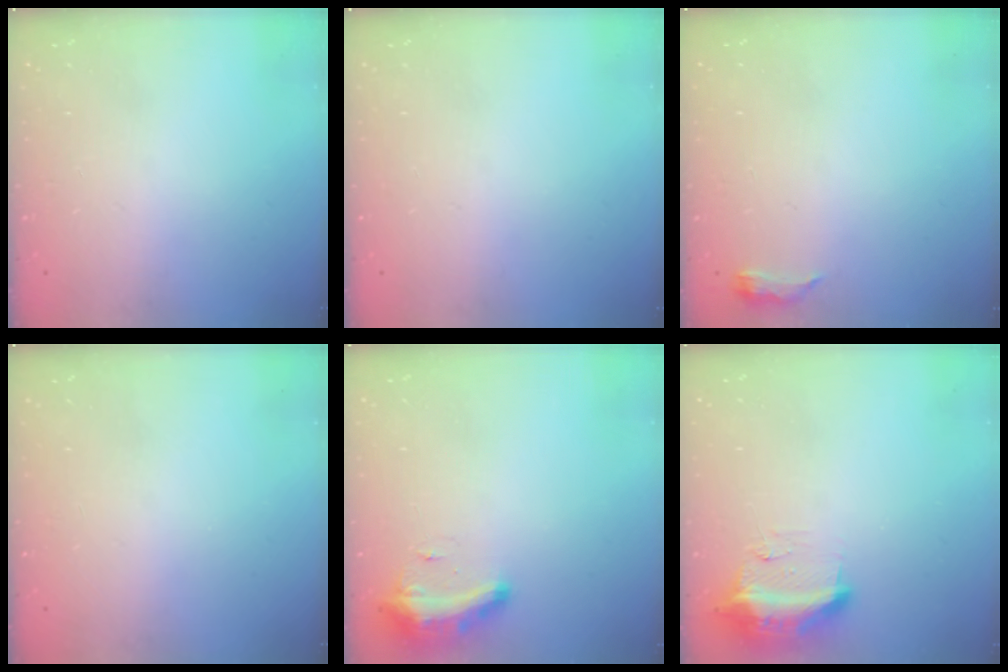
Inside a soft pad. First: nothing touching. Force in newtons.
{"total": 0.0}
{"total": 3.8, "press": 3.3, "slide": 1.9}
{"total": 2.7, "press": 2.0, "slide": 1.8}
{"total": 9.0, "press": 9.0, "slide": 0.9}
{"total": 11.2, "press": 11.2, "slide": 0.6}